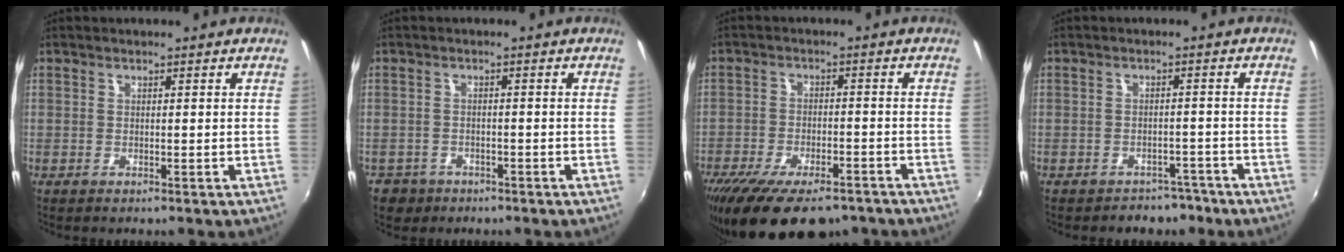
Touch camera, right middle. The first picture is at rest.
{"total": 4.6, "force": [-2.7, 3.6, 1.2], "torque": [-0.041, -0.002, -0.040]}
{"total": 17.4, "force": [-12.7, 6.6, 9.9], "torque": [-0.202, -0.040, -0.190]}
{"total": 5.3, "force": [-4.3, 3.0, 0.9], "torque": [-0.016, 0.011, -0.050]}